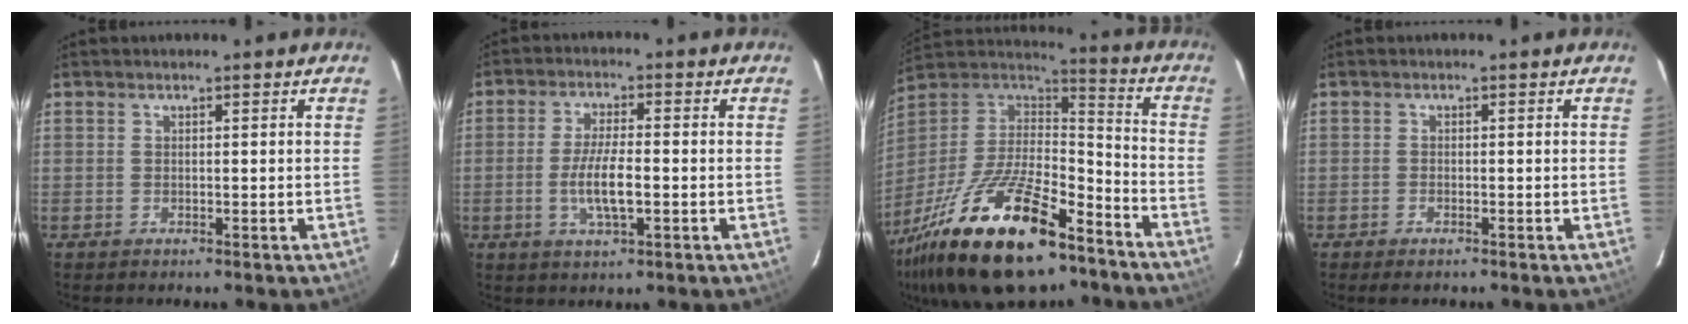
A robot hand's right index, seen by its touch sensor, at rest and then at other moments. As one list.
[{"total": 6.8, "force": [-1.6, 1.7, 6.4], "torque": [-0.129, -0.003, -0.030]}, {"total": 29.9, "force": [-18.9, 11.3, 20.3], "torque": [-0.401, -0.034, -0.307]}, {"total": 1.6, "force": [-1.3, 0.5, 0.7], "torque": [-0.020, -0.003, -0.025]}]